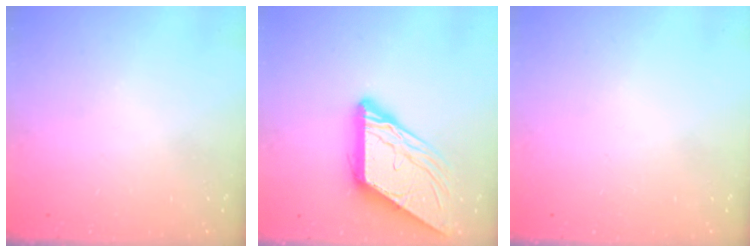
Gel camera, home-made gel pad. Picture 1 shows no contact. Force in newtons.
{"total": 13.1, "press": 13.1, "slide": 1.3}
{"total": 0.0}